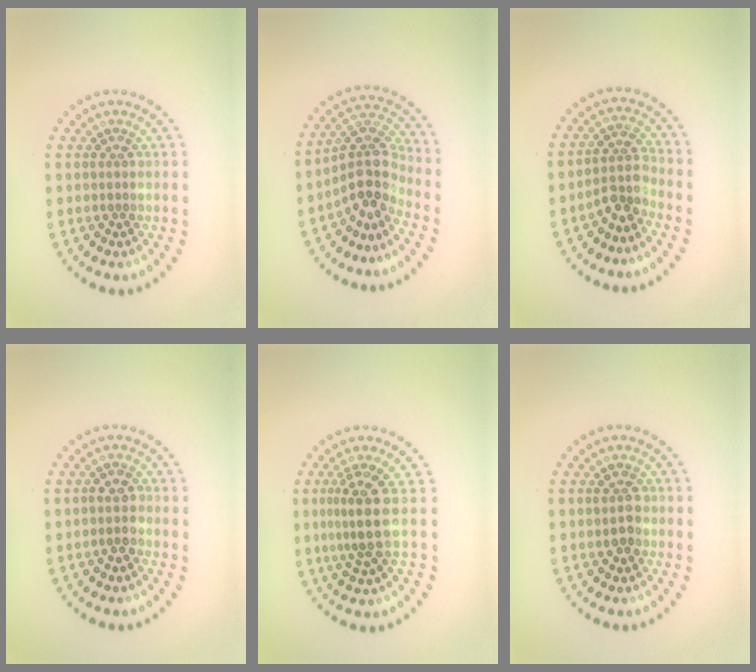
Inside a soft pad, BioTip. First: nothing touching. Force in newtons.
{"total": 4.2, "press": 3.2, "slide": 2.8}
{"total": 2.7, "press": 2.0, "slide": 1.9}
{"total": 1.8, "press": 1.7, "slide": 0.6}
{"total": 3.2, "press": 2.5, "slide": 2.1}
{"total": 1.7, "press": 1.7, "slide": 0.1}